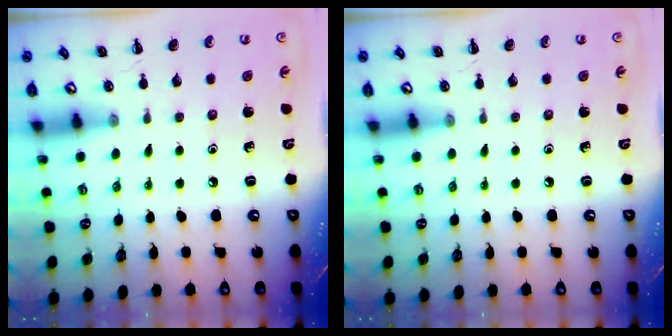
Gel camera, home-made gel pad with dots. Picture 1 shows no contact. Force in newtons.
{"total": 0.0}